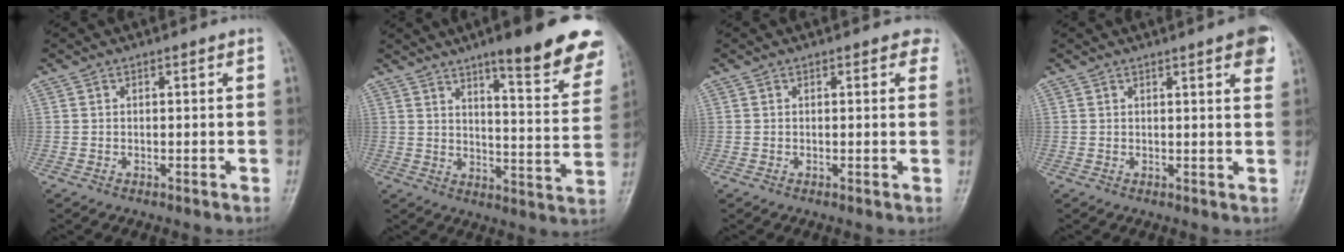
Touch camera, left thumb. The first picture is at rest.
{"total": 18.6, "force": [12.5, 3.8, 13.2], "torque": [-0.135, -0.066, 0.165]}
{"total": 1.8, "force": [1.1, 1.1, 0.9], "torque": [0.011, -0.002, 0.005]}
{"total": 5.3, "force": [2.9, 0.8, 4.4], "torque": [-0.043, -0.004, 0.031]}